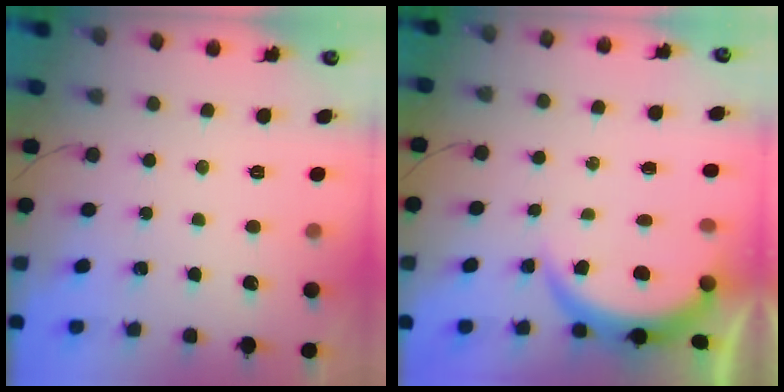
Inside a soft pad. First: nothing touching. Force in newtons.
{"total": 4.0, "press": 4.0, "slide": 0.2}